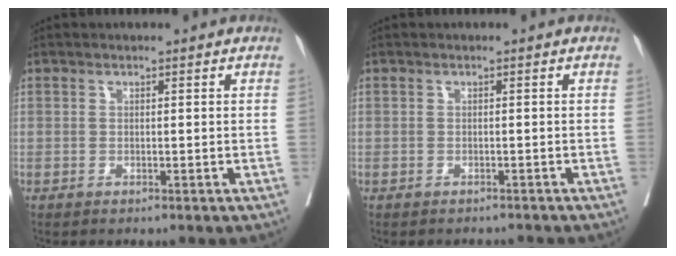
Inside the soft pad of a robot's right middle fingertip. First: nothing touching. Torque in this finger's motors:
{"motor_torque": [-0.12, -0.14, 0.00, 0.00]}